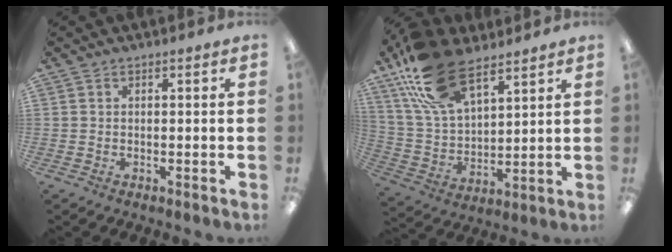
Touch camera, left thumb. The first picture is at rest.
{"total": 20.1, "force": [12.8, 9.9, 11.9], "torque": [-0.254, -0.045, 0.233]}